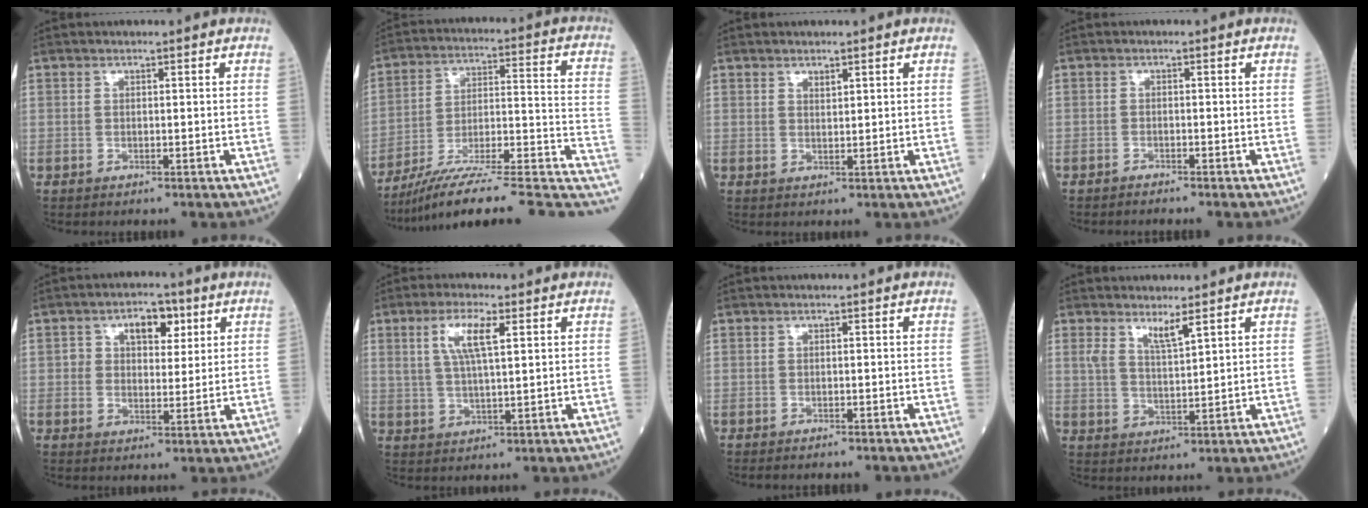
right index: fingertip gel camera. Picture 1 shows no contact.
{"total": 22.8, "force": [-17.6, 2.1, 14.4], "torque": [-0.144, 0.034, -0.264]}
{"total": 1.1, "force": [0.8, 0.4, 0.6], "torque": [-0.013, -0.003, 0.017]}
{"total": 1.6, "force": [-1.5, -0.1, 0.4], "torque": [-0.007, 0.001, -0.022]}
{"total": 5.9, "force": [2.3, 3.6, 4.1], "torque": [-0.059, 0.018, 0.035]}
{"total": 6.2, "force": [2.4, 1.1, 5.7], "torque": [-0.116, 0.007, 0.047]}
{"total": 3.6, "force": [-3.2, 0.3, 1.4], "torque": [-0.019, -0.003, -0.041]}
{"total": 3.5, "force": [2.4, 0.3, 2.4], "torque": [-0.049, -0.007, 0.048]}